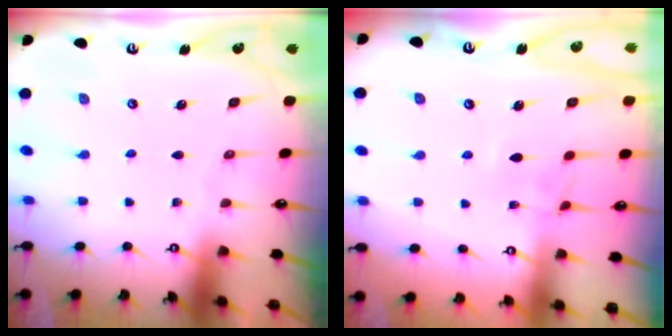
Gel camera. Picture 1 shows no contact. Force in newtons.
{"total": 4.1, "press": 4.1, "slide": 0.2}